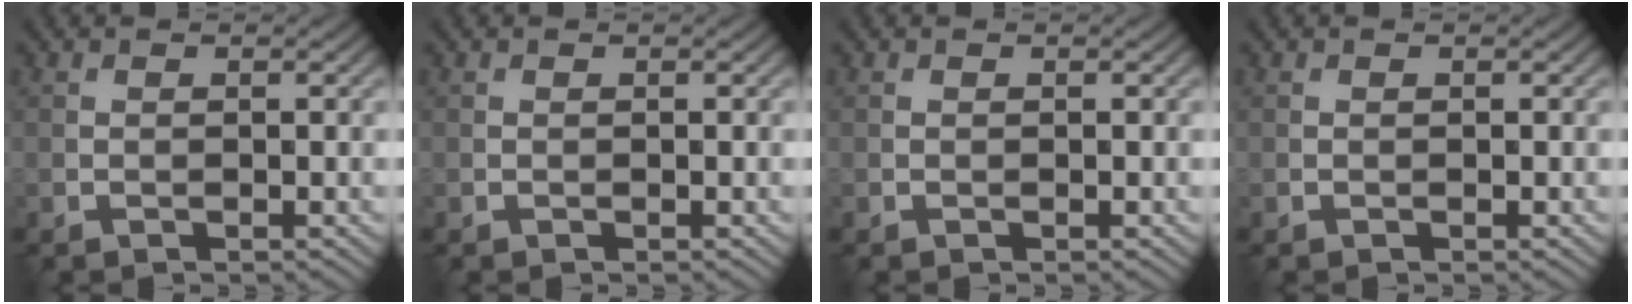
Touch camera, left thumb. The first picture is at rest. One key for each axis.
{"total": 0.0}
{"total": 0.0}
{"total": 0.0}